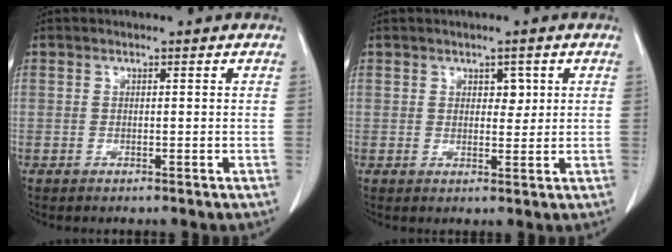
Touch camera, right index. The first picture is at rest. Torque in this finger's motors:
{"motor_torque": [-0.06, 0.13, 0.01, 0.00]}